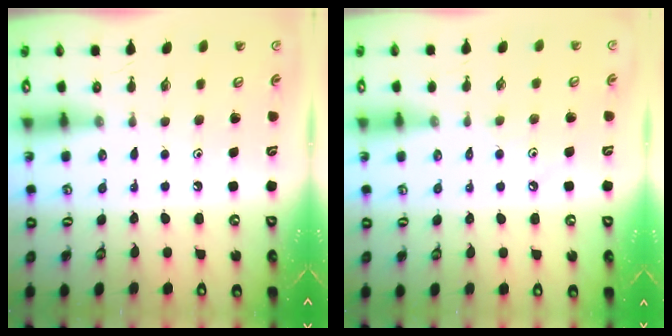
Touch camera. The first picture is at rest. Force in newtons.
{"total": 2.8, "press": 2.8, "slide": 0.5}